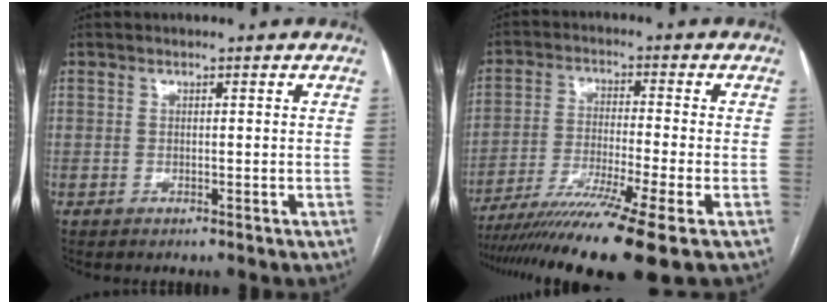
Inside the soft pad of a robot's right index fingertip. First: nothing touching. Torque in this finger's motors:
{"motor_torque": [1.36, -0.78, 1.05, 0.21]}